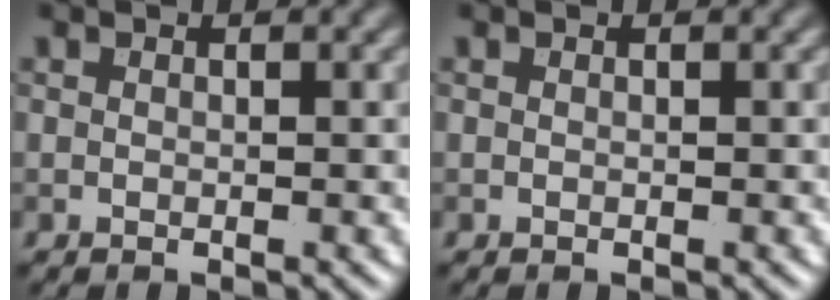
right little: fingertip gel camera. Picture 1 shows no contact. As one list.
[{"total": 0.0}]